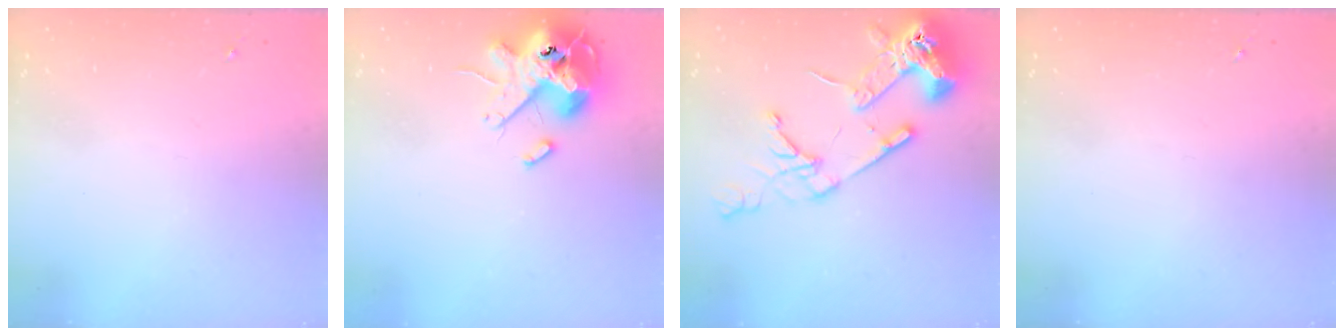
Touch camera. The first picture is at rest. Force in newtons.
{"total": 14.3, "press": 14.0, "slide": 2.5}
{"total": 16.6, "press": 16.5, "slide": 2.0}
{"total": 0.0}